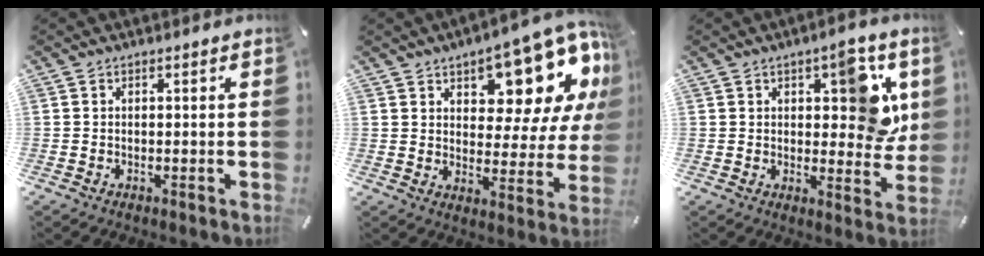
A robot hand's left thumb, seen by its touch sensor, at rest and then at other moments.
{"total": 15.8, "force": [11.5, 6.7, 8.6], "torque": [-0.102, -0.099, 0.188]}
{"total": 11.7, "force": [4.1, 5.8, 9.3], "torque": [-0.090, -0.018, 0.063]}